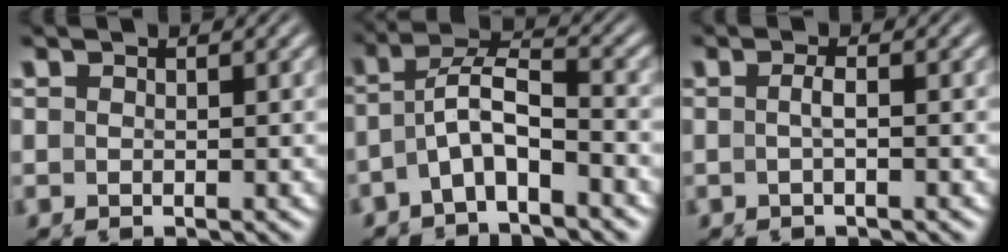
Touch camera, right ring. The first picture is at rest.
{"total": 5.7, "force": [-0.2, 4.2, 3.8], "torque": [-0.075, -0.010, -0.013]}
{"total": 1.5, "force": [-0.5, -0.5, 1.3], "torque": [-0.026, -0.001, -0.008]}